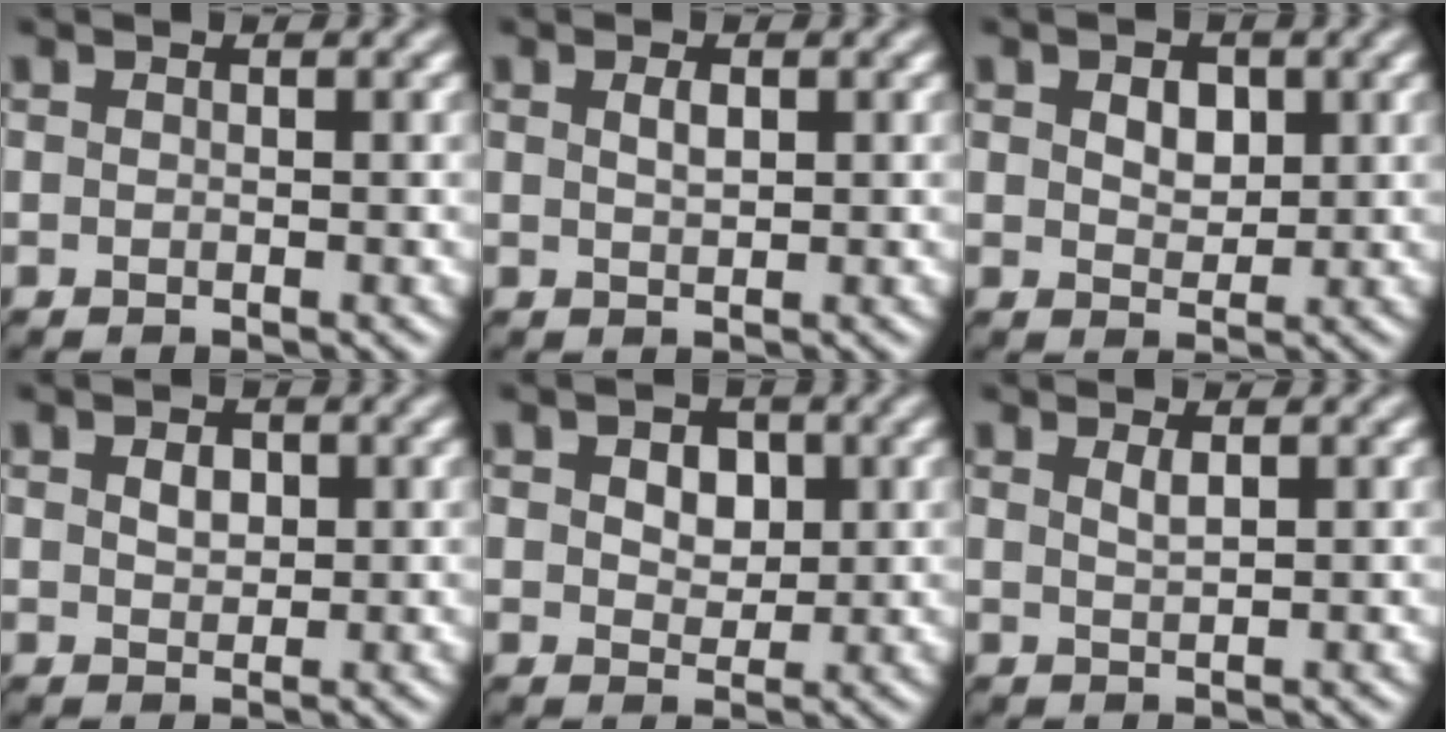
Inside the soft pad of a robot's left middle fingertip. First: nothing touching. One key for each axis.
{"total": 1.1, "fx": 0.5, "fy": 0.4, "fz": 0.9, "tx": -0.019, "ty": 0.001, "tz": 0.011}
{"total": 2.6, "fx": 0.9, "fy": 1.7, "fz": 1.7, "tx": -0.032, "ty": 0.000, "tz": 0.015}
{"total": 1.6, "fx": 0.5, "fy": 1.1, "fz": 1.0, "tx": -0.019, "ty": 0.000, "tz": 0.010}
{"total": 3.6, "fx": 1.2, "fy": 2.4, "fz": 2.4, "tx": -0.034, "ty": 0.009, "tz": 0.009}
{"total": 1.1, "fx": 0.6, "fy": 0.3, "fz": 0.8, "tx": -0.014, "ty": 0.001, "tz": 0.011}